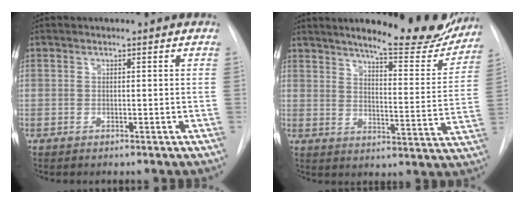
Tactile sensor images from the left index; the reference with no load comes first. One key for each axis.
{"total": 17.7, "fx": 15.5, "fy": 2.6, "fz": 8.1, "tx": -0.103, "ty": -0.053, "tz": 0.191}